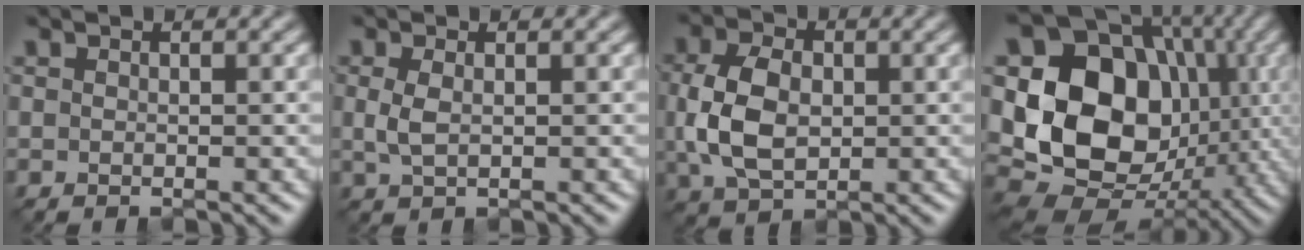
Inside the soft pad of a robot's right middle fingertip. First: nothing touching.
{"total": 1.4, "force": [-0.1, 0.6, 1.2], "torque": [-0.033, -0.002, 0.000]}
{"total": 5.9, "force": [-0.2, 4.1, 4.2], "torque": [-0.095, 0.001, -0.004]}
{"total": 15.6, "force": [0.7, 12.3, 9.6], "torque": [-0.172, -0.003, 0.007]}